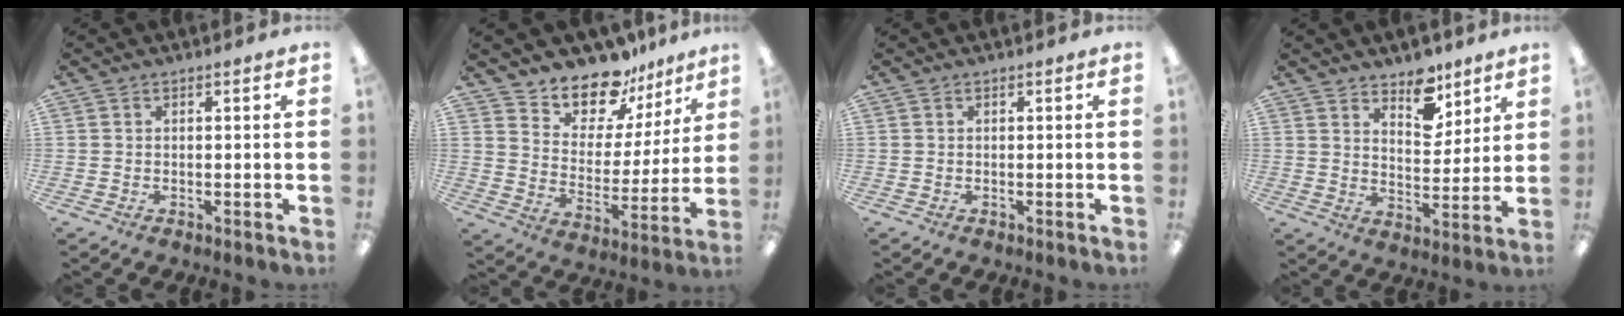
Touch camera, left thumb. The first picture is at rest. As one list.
[{"total": 12.8, "force": [11.6, 5.0, 1.6], "torque": [-0.044, -0.109, 0.217]}, {"total": 0.0}, {"total": 9.4, "force": [7.2, 4.9, 3.5], "torque": [-0.021, -0.052, 0.124]}]